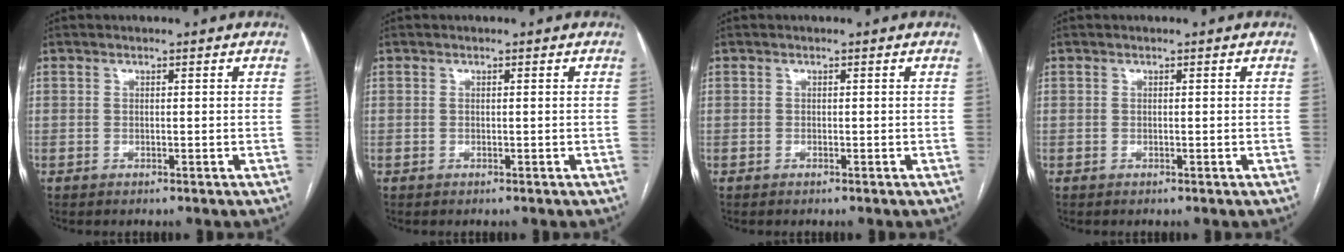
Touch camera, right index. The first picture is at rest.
{"total": 0.0}
{"total": 0.0}
{"total": 0.0}